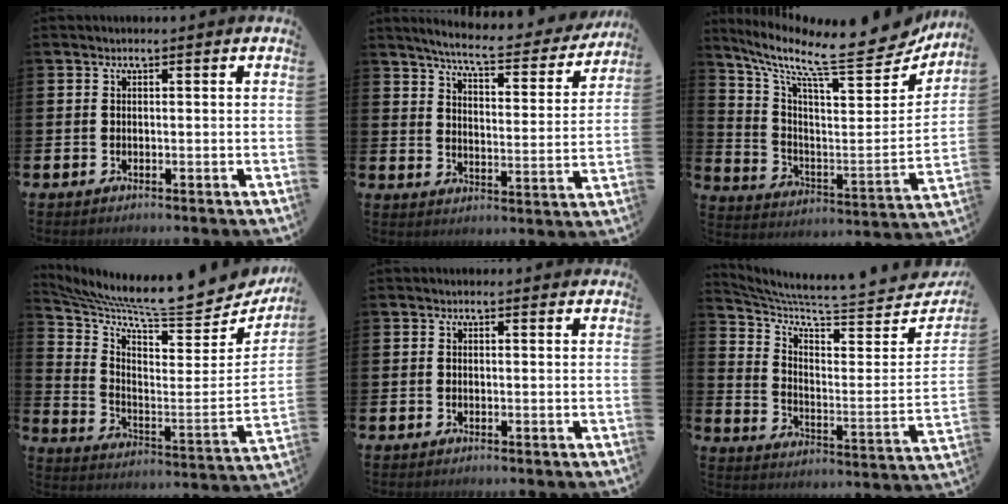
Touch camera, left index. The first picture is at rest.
{"total": 6.6, "force": [6.1, 0.3, 2.5], "torque": [-0.069, -0.045, 0.099]}
{"total": 12.1, "force": [10.2, 2.8, 5.7], "torque": [-0.122, -0.095, 0.162]}
{"total": 10.4, "force": [9.4, 1.4, 4.2], "torque": [-0.098, -0.098, 0.152]}
{"total": 0.6, "force": [0.5, 0.1, 0.2], "torque": [0.004, -0.001, 0.007]}
{"total": 5.9, "force": [5.2, 1.0, 2.4], "torque": [-0.064, -0.069, 0.081]}